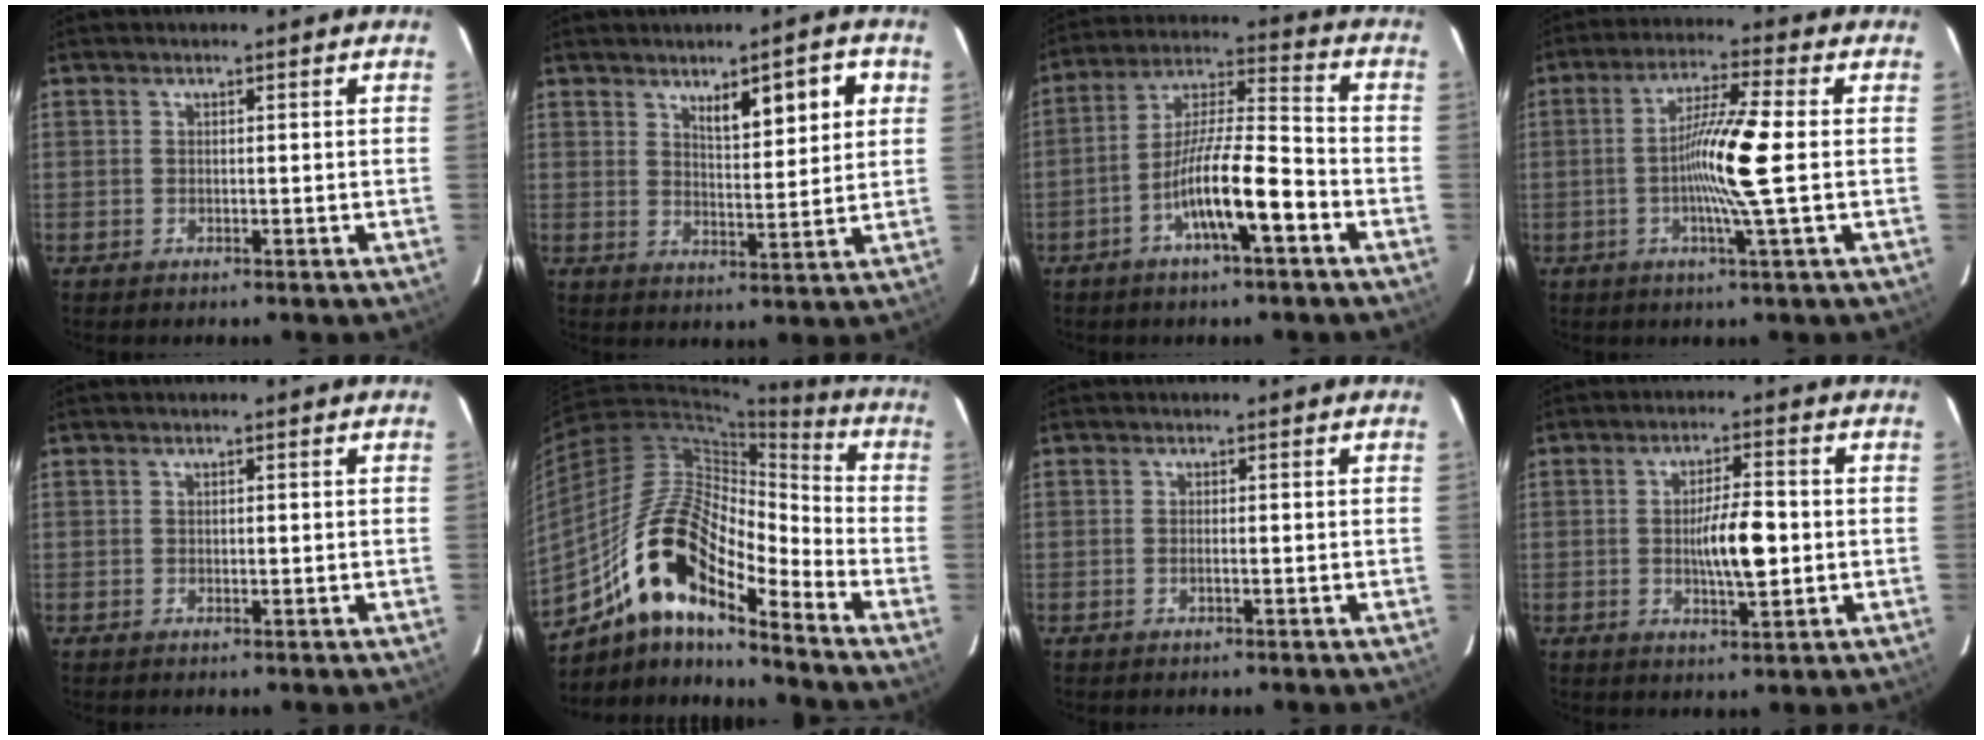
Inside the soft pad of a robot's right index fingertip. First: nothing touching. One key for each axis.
{"total": 7.7, "fx": 3.7, "fy": 1.9, "fz": 6.5, "tx": -0.097, "ty": 0.003, "tz": 0.060}
{"total": 12.1, "fx": -5.1, "fy": 1.4, "fz": 10.9, "tx": -0.202, "ty": 0.008, "tz": -0.092}
{"total": 9.9, "fx": -0.8, "fy": -1.1, "fz": 9.8, "tx": -0.182, "ty": -0.005, "tz": -0.021}
{"total": 0.5, "fx": 0.0, "fy": 0.2, "fz": 0.5, "tx": -0.007, "ty": 0.000, "tz": 0.001}
{"total": 15.8, "fx": -10.0, "fy": 4.6, "fz": 11.3, "tx": -0.216, "ty": 0.038, "tz": -0.174}
{"total": 0.7, "fx": -0.2, "fy": 0.1, "fz": 0.7, "tx": -0.015, "ty": 0.000, "tz": -0.003}
{"total": 7.2, "fx": -0.6, "fy": 1.4, "fz": 7.0, "tx": -0.124, "ty": 0.000, "tz": -0.009}